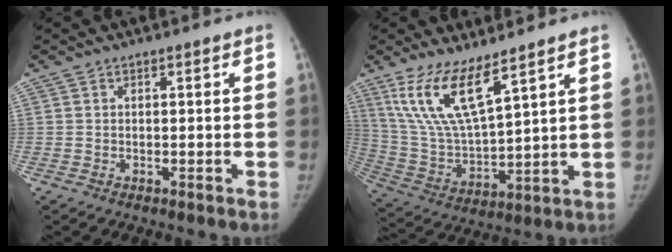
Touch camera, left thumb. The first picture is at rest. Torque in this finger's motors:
{"motor_torque": [0.40, -0.01, 1.71, -1.06, 0.53]}